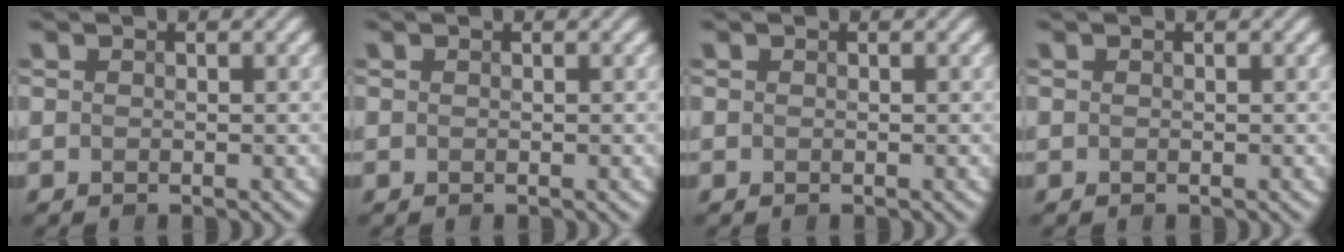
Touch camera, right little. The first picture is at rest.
{"total": 0.0}
{"total": 0.0}
{"total": 0.0}